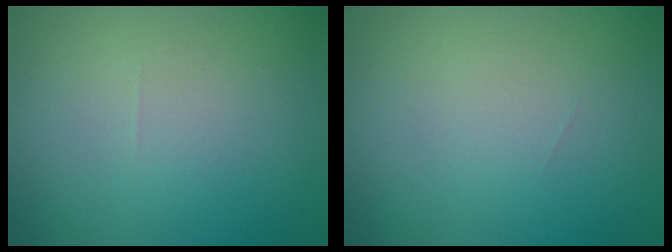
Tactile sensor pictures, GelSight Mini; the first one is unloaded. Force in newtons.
{"total": 0.0}